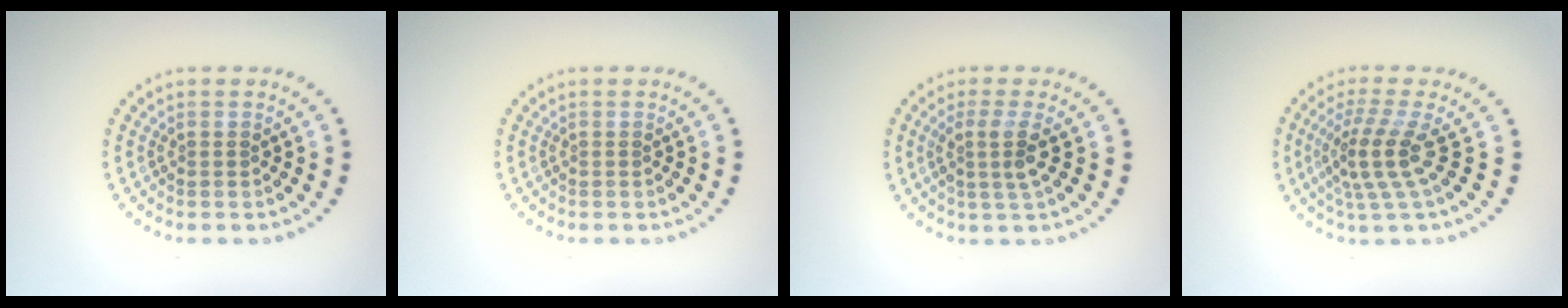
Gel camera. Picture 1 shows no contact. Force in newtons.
{"total": 0.0}
{"total": 2.5, "press": 1.9, "slide": 1.6}
{"total": 3.8, "press": 2.7, "slide": 2.6}